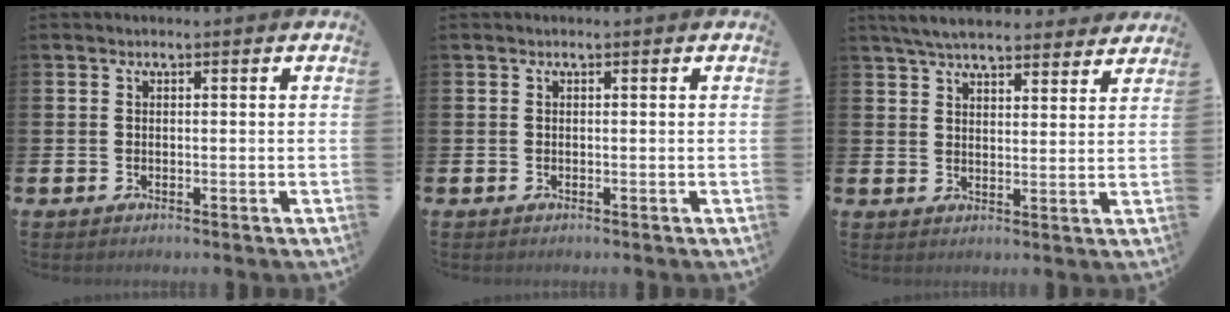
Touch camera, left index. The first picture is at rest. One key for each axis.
{"total": 0.0}
{"total": 6.0, "fx": 5.7, "fy": 1.1, "fz": 1.5, "tx": -0.042, "ty": -0.021, "tz": 0.103}